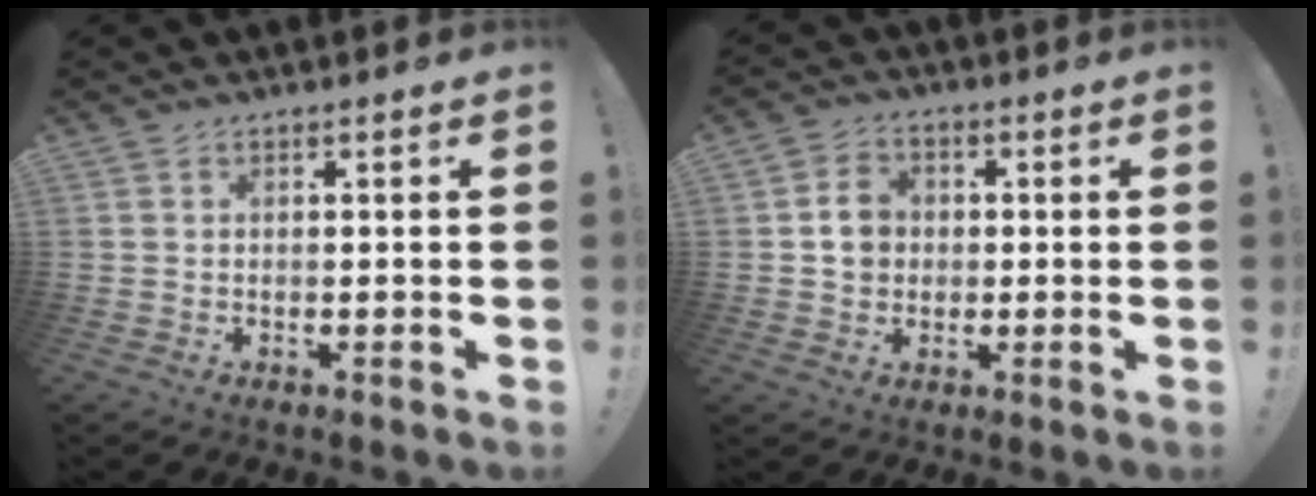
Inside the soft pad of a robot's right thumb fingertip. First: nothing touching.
{"total": 7.3, "force": [0.5, 6.6, 3.2], "torque": [-0.038, 0.009, 0.013]}